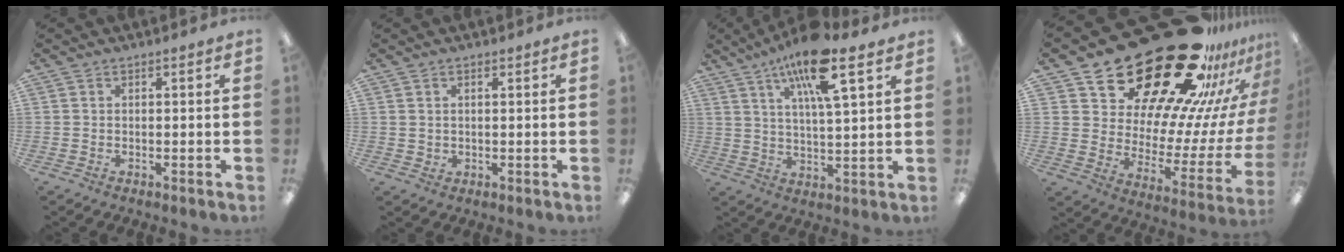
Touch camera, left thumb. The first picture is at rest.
{"total": 1.6, "force": [1.1, 1.2, 0.2], "torque": [-0.006, 0.002, 0.019]}
{"total": 14.1, "force": [8.5, 3.6, 10.7], "torque": [-0.184, -0.029, 0.137]}
{"total": 33.4, "force": [24.8, 14.2, 17.4], "torque": [-0.232, -0.183, 0.448]}